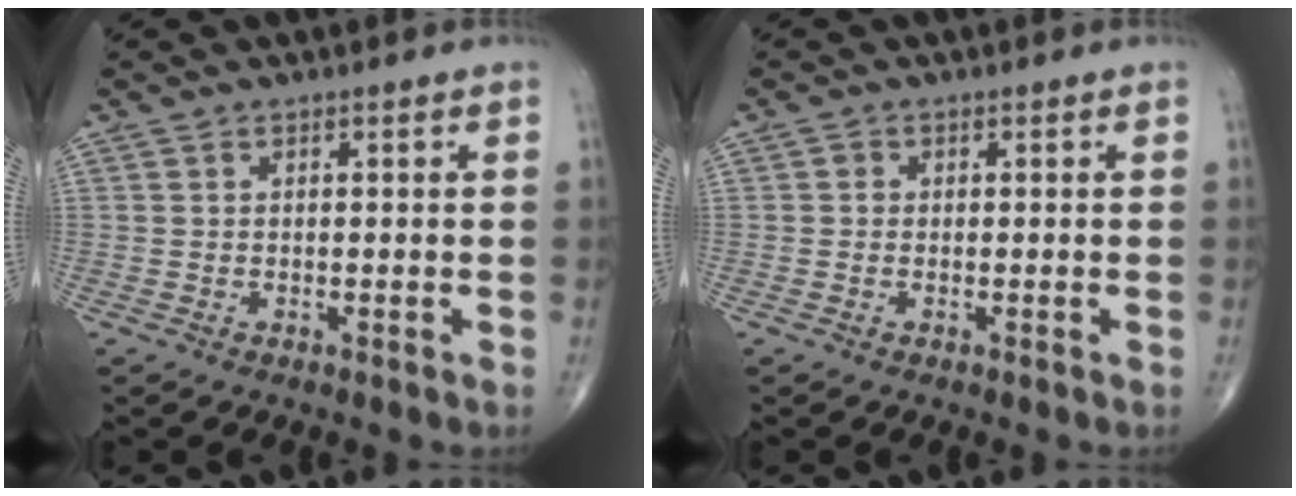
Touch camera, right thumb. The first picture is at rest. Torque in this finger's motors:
{"motor_torque": [0.03, 0.23, 0.23, 0.03, -0.06]}